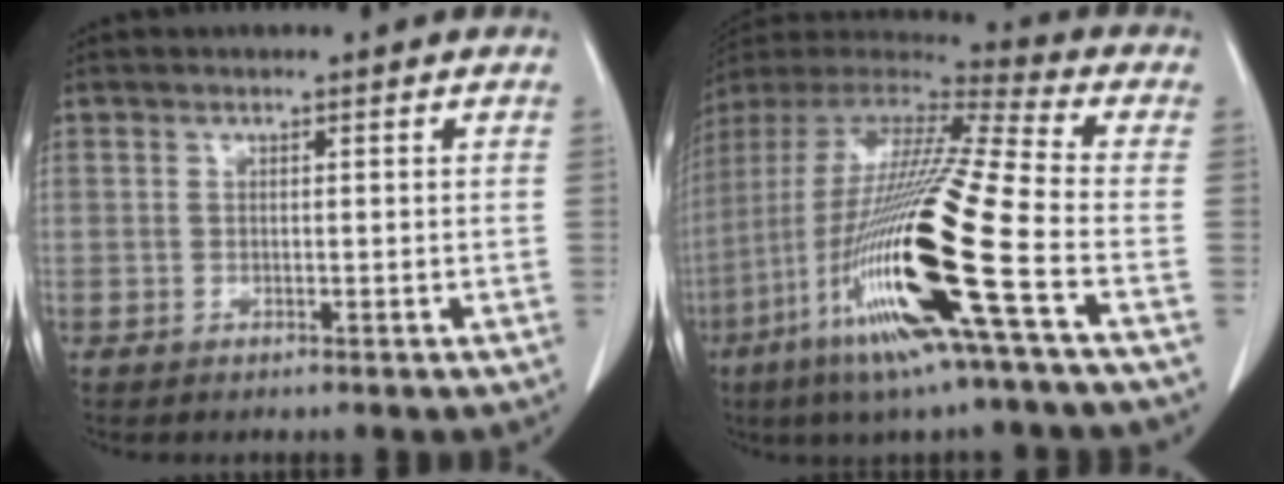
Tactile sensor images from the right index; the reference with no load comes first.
{"total": 24.5, "force": [-8.4, 0.2, 23.0], "torque": [-0.477, -0.046, -0.164]}